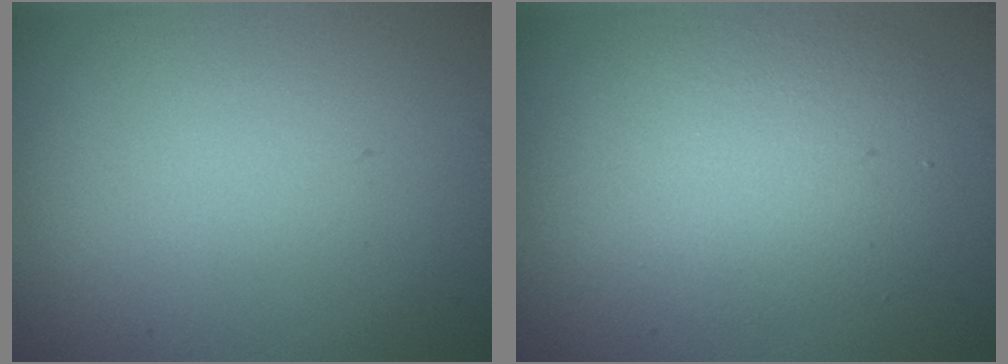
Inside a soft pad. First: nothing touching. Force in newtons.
{"total": 4.6, "press": 4.5, "slide": 0.1}